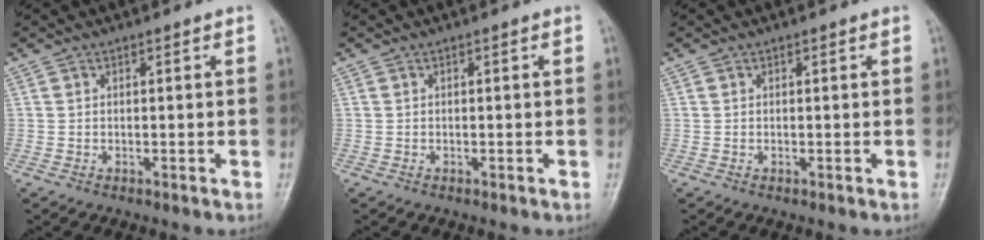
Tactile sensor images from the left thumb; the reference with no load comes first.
{"total": 0.0}
{"total": 0.0}